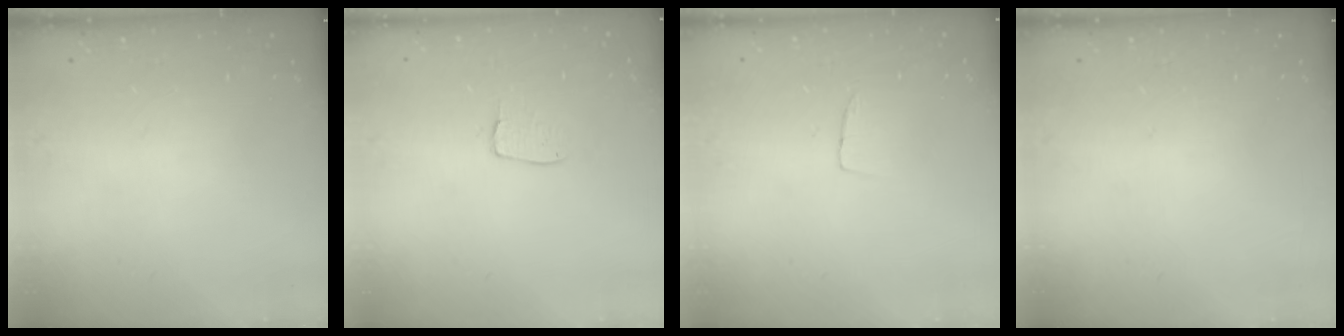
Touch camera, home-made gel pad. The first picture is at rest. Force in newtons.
{"total": 4.2, "press": 4.2, "slide": 0.2}
{"total": 3.2, "press": 3.2, "slide": 0.2}
{"total": 0.0}